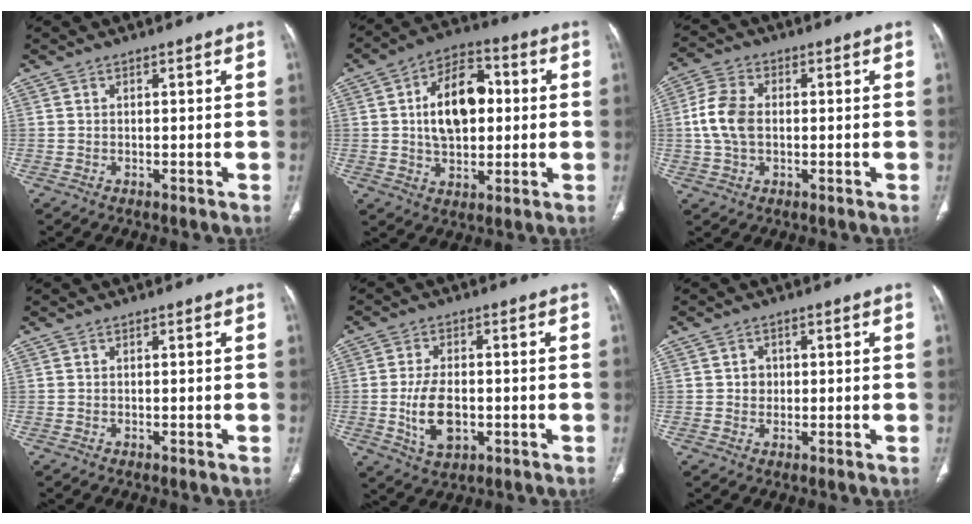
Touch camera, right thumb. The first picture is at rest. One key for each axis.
{"total": 14.8, "fx": 1.6, "fy": 9.4, "fz": 11.4, "tx": -0.155, "ty": 0.019, "tz": 0.022}
{"total": 8.4, "fx": 0.0, "fy": 5.7, "fz": 6.2, "tx": -0.128, "ty": 0.015, "tz": -0.002}
{"total": 0.0}
{"total": 8.3, "fx": -1.5, "fy": 4.7, "fz": 6.7, "tx": -0.122, "ty": -0.001, "tz": -0.020}
{"total": 2.1, "fx": 0.2, "fy": 1.9, "fz": 0.8, "tx": 0.001, "ty": 0.003, "tz": 0.003}